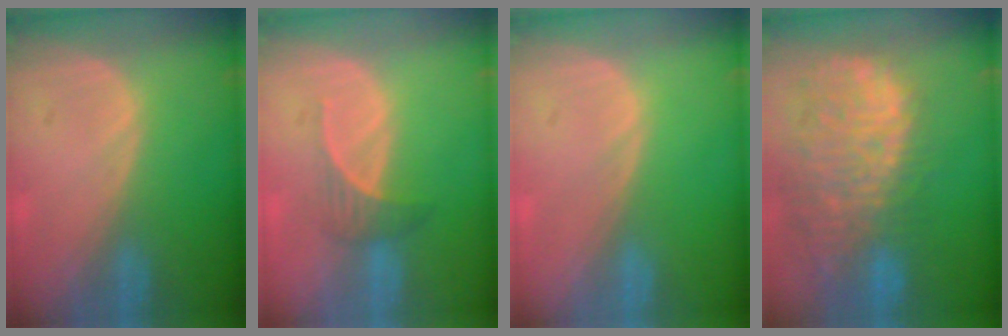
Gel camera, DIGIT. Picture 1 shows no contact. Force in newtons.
{"total": 2.8, "press": 2.7, "slide": 0.9}
{"total": 0.0}
{"total": 14.4, "press": 11.7, "slide": 8.3}